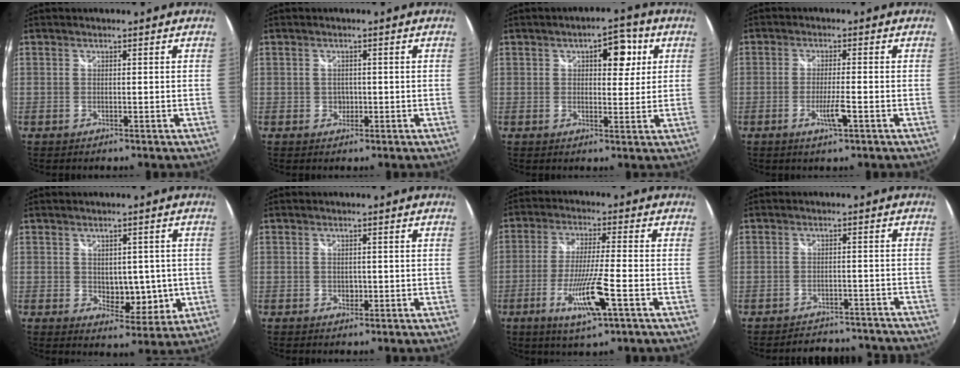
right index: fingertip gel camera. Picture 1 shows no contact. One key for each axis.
{"total": 1.9, "fx": -0.2, "fy": 1.8, "fz": 0.7, "tx": -0.009, "ty": 0.001, "tz": -0.002}
{"total": 6.6, "fx": 2.2, "fy": 3.5, "fz": 5.0, "tx": -0.065, "ty": 0.018, "tz": 0.031}
{"total": 4.3, "fx": -1.8, "fy": 0.3, "fz": 4.0, "tx": -0.076, "ty": -0.007, "tz": -0.032}
{"total": 7.8, "fx": -0.4, "fy": 5.0, "fz": 5.9, "tx": -0.087, "ty": -0.013, "tz": 0.004}
{"total": 1.4, "fx": -0.1, "fy": 1.2, "fz": 0.8, "tx": -0.011, "ty": 0.000, "tz": -0.001}
{"total": 11.2, "fx": -4.5, "fy": 0.8, "fz": 10.2, "tx": -0.198, "ty": -0.020, "tz": -0.080}
{"total": 12.9, "fx": -11.8, "fy": 4.1, "fz": 3.0, "tx": -0.060, "ty": 0.022, "tz": -0.135}